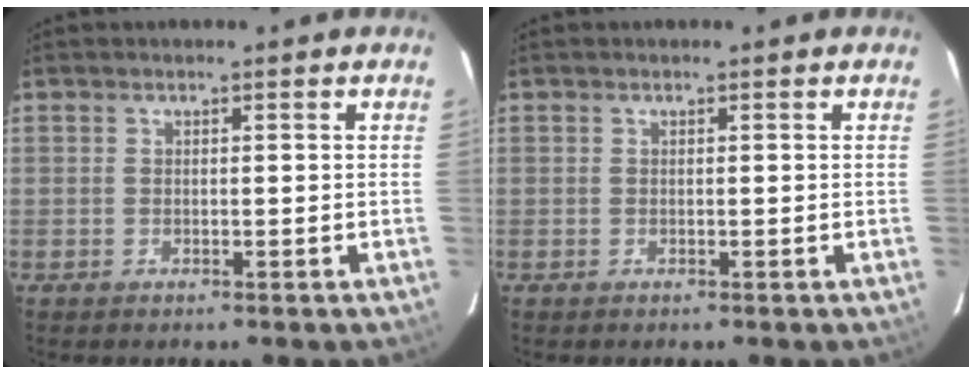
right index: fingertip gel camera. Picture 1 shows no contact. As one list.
[{"total": 0.0}]